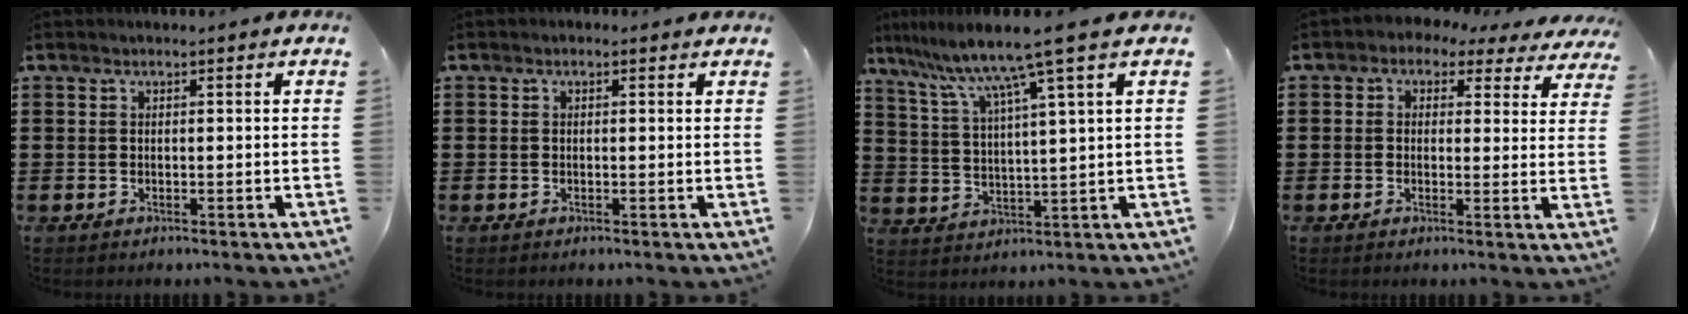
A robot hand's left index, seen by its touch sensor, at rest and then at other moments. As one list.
[{"total": 0.6, "force": [-0.1, 0.5, 0.2], "torque": [-0.004, 0.004, -0.004]}, {"total": 8.8, "force": [6.3, -1.0, 6.0], "torque": [-0.140, -0.032, 0.099]}, {"total": 2.1, "force": [1.1, 1.6, 0.7], "torque": [-0.026, -0.008, 0.013]}]